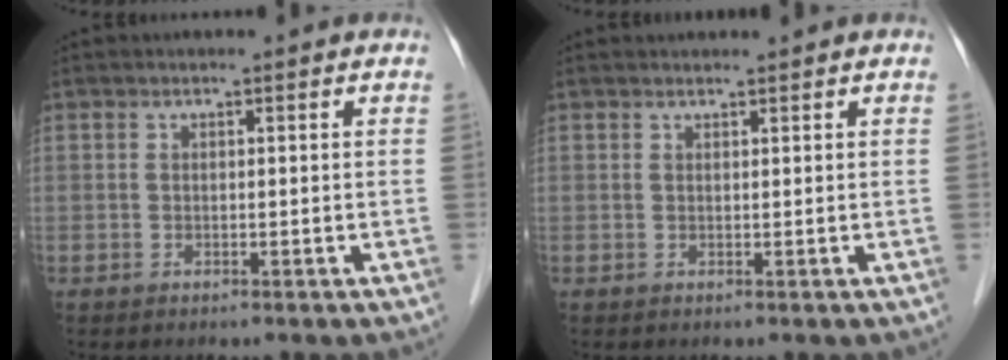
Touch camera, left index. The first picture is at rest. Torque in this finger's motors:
{"motor_torque": [0.36, -0.13, 0.00, -0.01]}